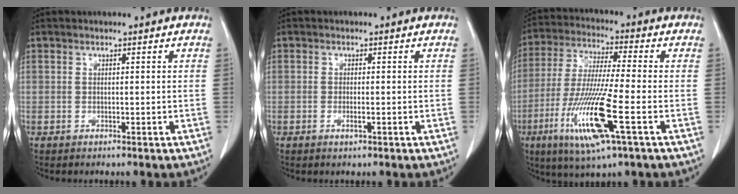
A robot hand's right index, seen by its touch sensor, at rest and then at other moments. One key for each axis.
{"total": 1.3, "fx": -0.5, "fy": 0.3, "fz": 1.2, "tx": -0.023, "ty": -0.002, "tz": -0.008}
{"total": 15.0, "fx": -5.4, "fy": 0.6, "fz": 13.9, "tx": -0.289, "ty": -0.027, "tz": -0.102}